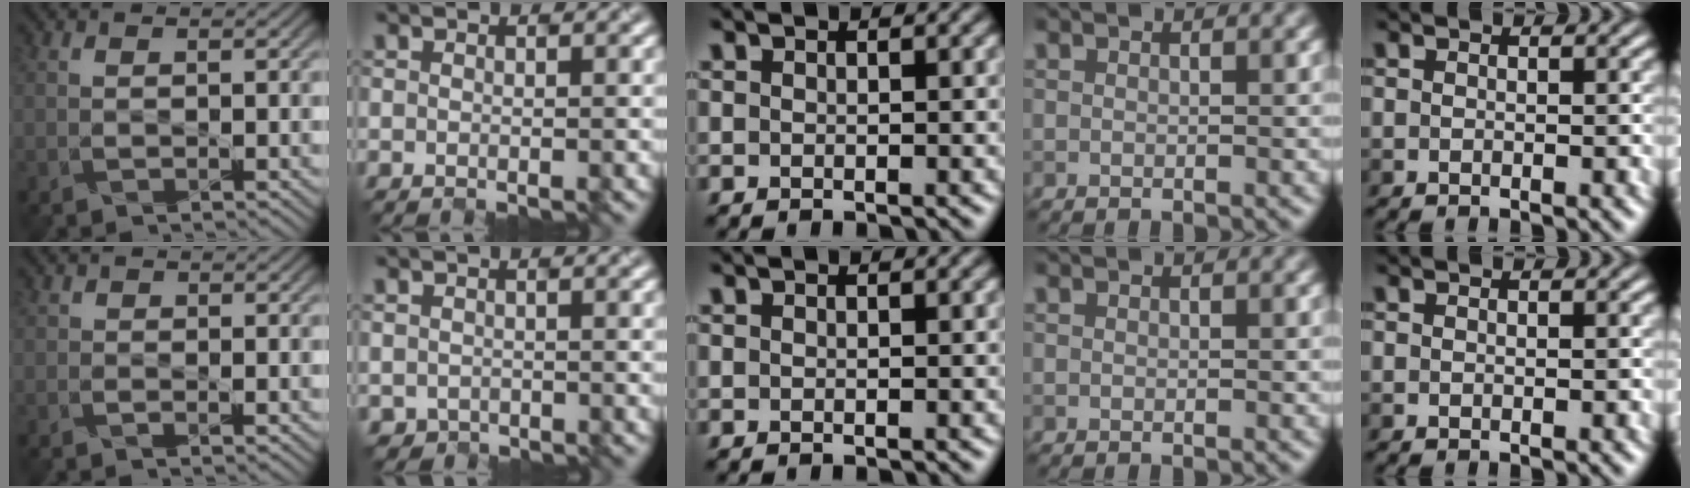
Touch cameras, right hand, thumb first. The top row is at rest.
{"thumb": {"total": 0.9, "force": [-0.7, 0.5, 0.3], "torque": [-0.003, -0.009, -0.014]}, "index": {"total": 0.7, "force": [-0.1, 0.4, -0.6], "torque": [0.008, -0.005, 0.003]}}